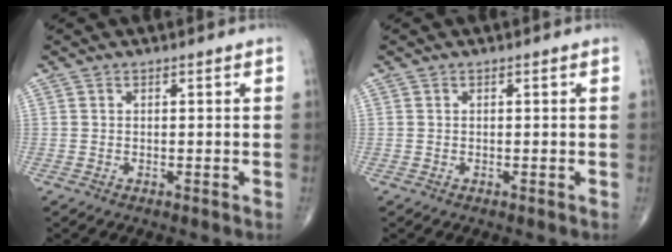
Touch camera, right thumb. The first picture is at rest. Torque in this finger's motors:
{"motor_torque": [0.00, 0.00, 0.00, 0.00, 0.00]}